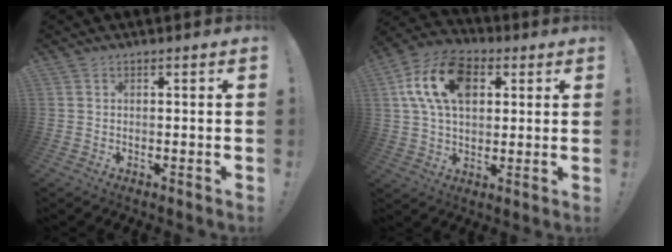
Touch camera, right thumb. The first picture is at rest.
{"total": 17.1, "force": [5.5, 11.4, 11.5], "torque": [-0.195, -0.002, 0.100]}